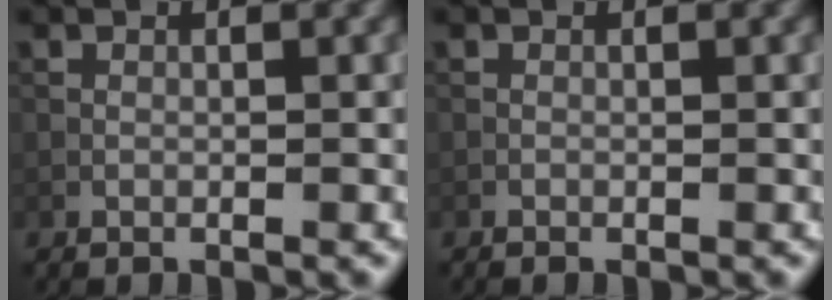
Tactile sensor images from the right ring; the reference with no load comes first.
{"total": 0.0}